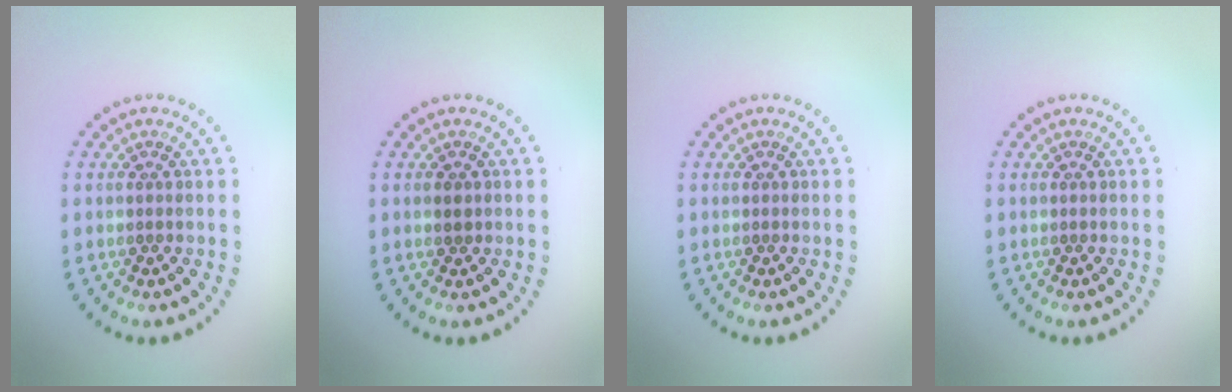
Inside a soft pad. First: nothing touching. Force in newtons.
{"total": 0.8, "press": 0.8, "slide": 0.2}
{"total": 0.0}
{"total": 0.0}